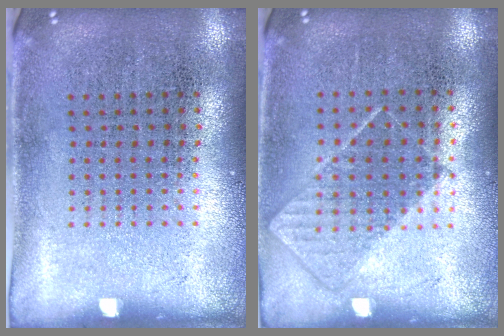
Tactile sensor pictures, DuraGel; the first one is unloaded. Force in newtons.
{"total": 0.8, "press": 0.6, "slide": 0.4}